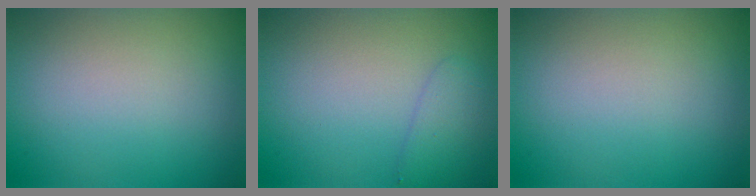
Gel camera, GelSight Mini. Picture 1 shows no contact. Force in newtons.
{"total": 1.9, "press": 1.9, "slide": 0.1}
{"total": 0.0}